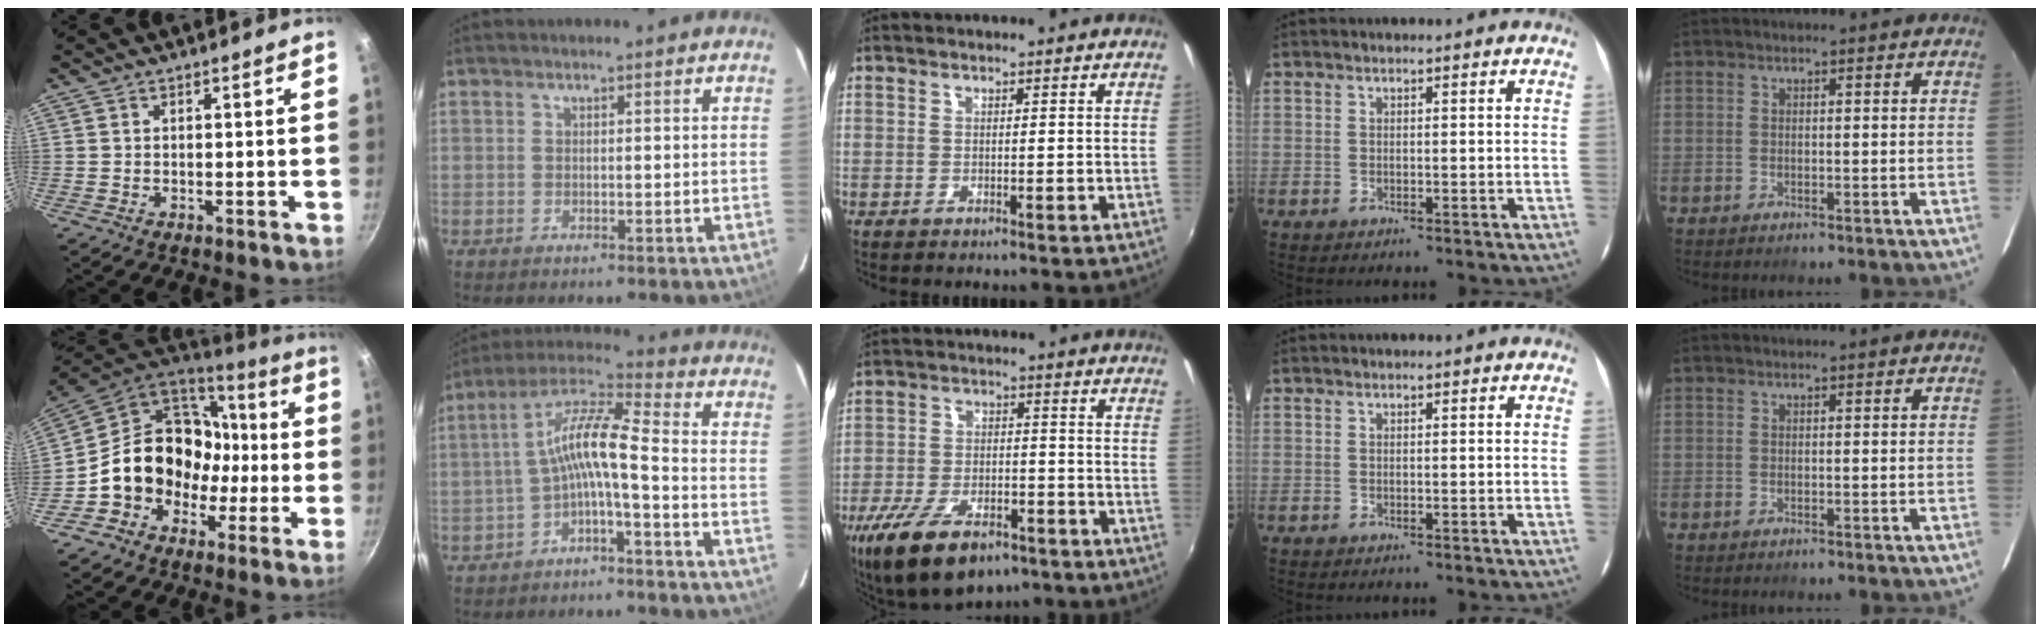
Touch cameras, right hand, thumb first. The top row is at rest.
{"thumb": {"total": 18.9, "force": [-2.3, 15.9, 10.0], "torque": [-0.123, 0.065, -0.027]}, "index": {"total": 9.1, "force": [-2.8, 1.4, 8.6], "torque": [-0.190, 0.024, -0.055]}, "middle": {"total": 15.5, "force": [-10.2, 6.5, 9.6], "torque": [-0.205, -0.032, -0.176]}}